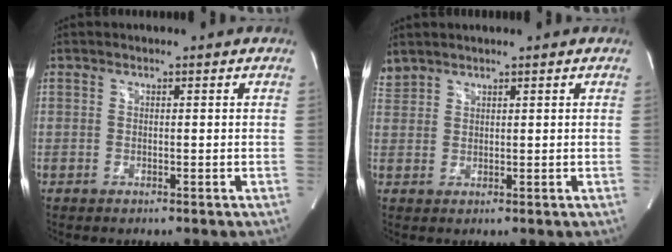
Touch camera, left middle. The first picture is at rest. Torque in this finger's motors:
{"motor_torque": [0.17, -0.27, 0.10, 0.06]}